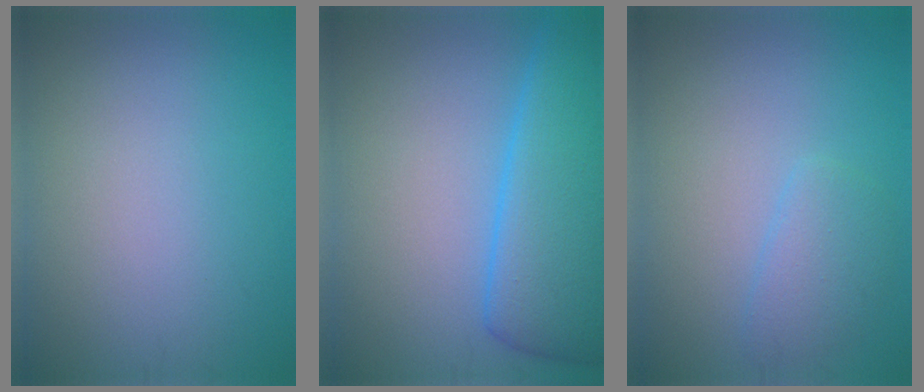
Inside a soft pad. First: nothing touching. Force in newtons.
{"total": 8.3, "press": 8.3, "slide": 0.3}
{"total": 2.2, "press": 2.1, "slide": 0.2}